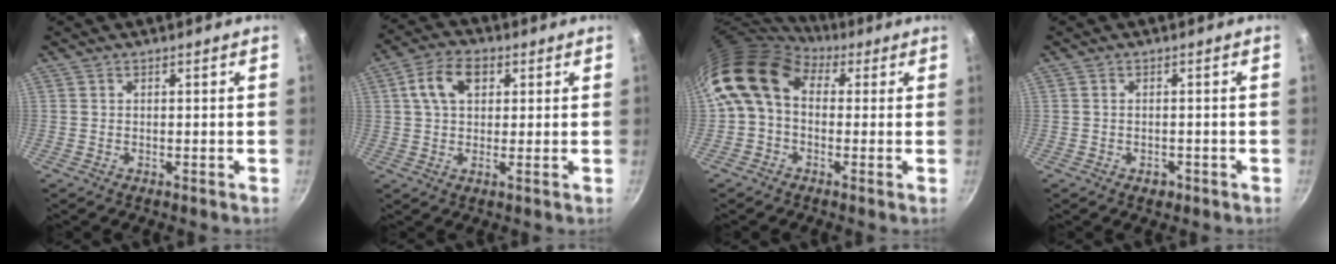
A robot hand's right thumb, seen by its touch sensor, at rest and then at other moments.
{"total": 8.5, "force": [2.6, 5.1, 6.2], "torque": [-0.106, 0.010, 0.034]}
{"total": 11.6, "force": [2.3, 8.5, 7.5], "torque": [-0.121, 0.018, 0.017]}
{"total": 1.9, "force": [-0.9, 1.3, 1.1], "torque": [-0.013, 0.007, -0.008]}